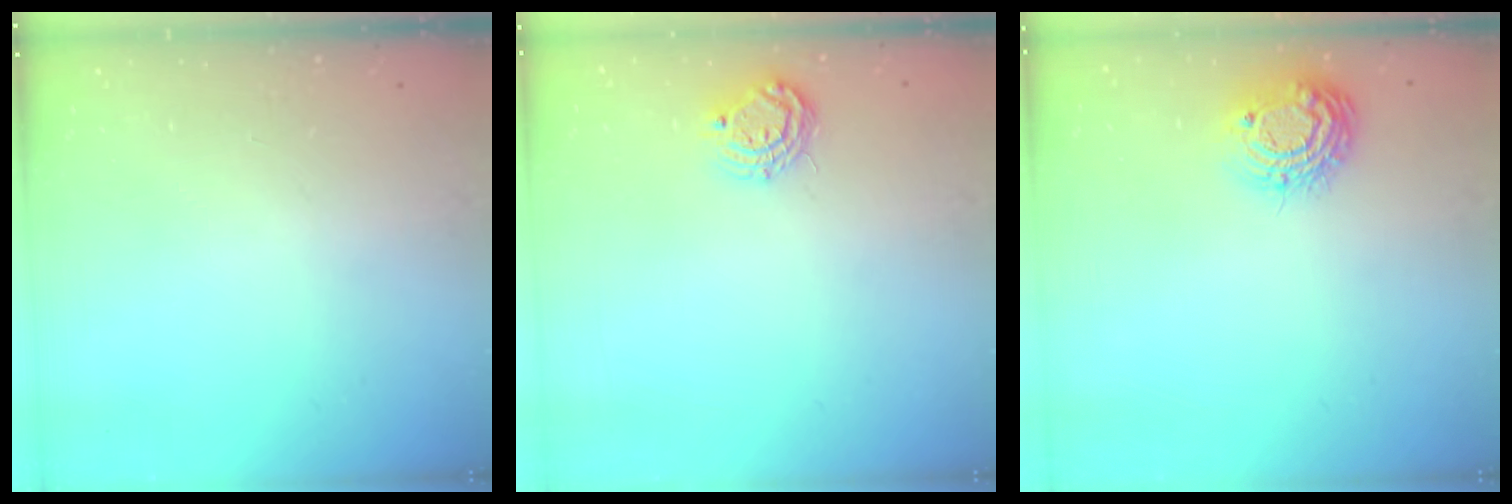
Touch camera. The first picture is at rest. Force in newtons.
{"total": 7.7, "press": 7.7, "slide": 0.4}
{"total": 10.9, "press": 10.9, "slide": 0.9}